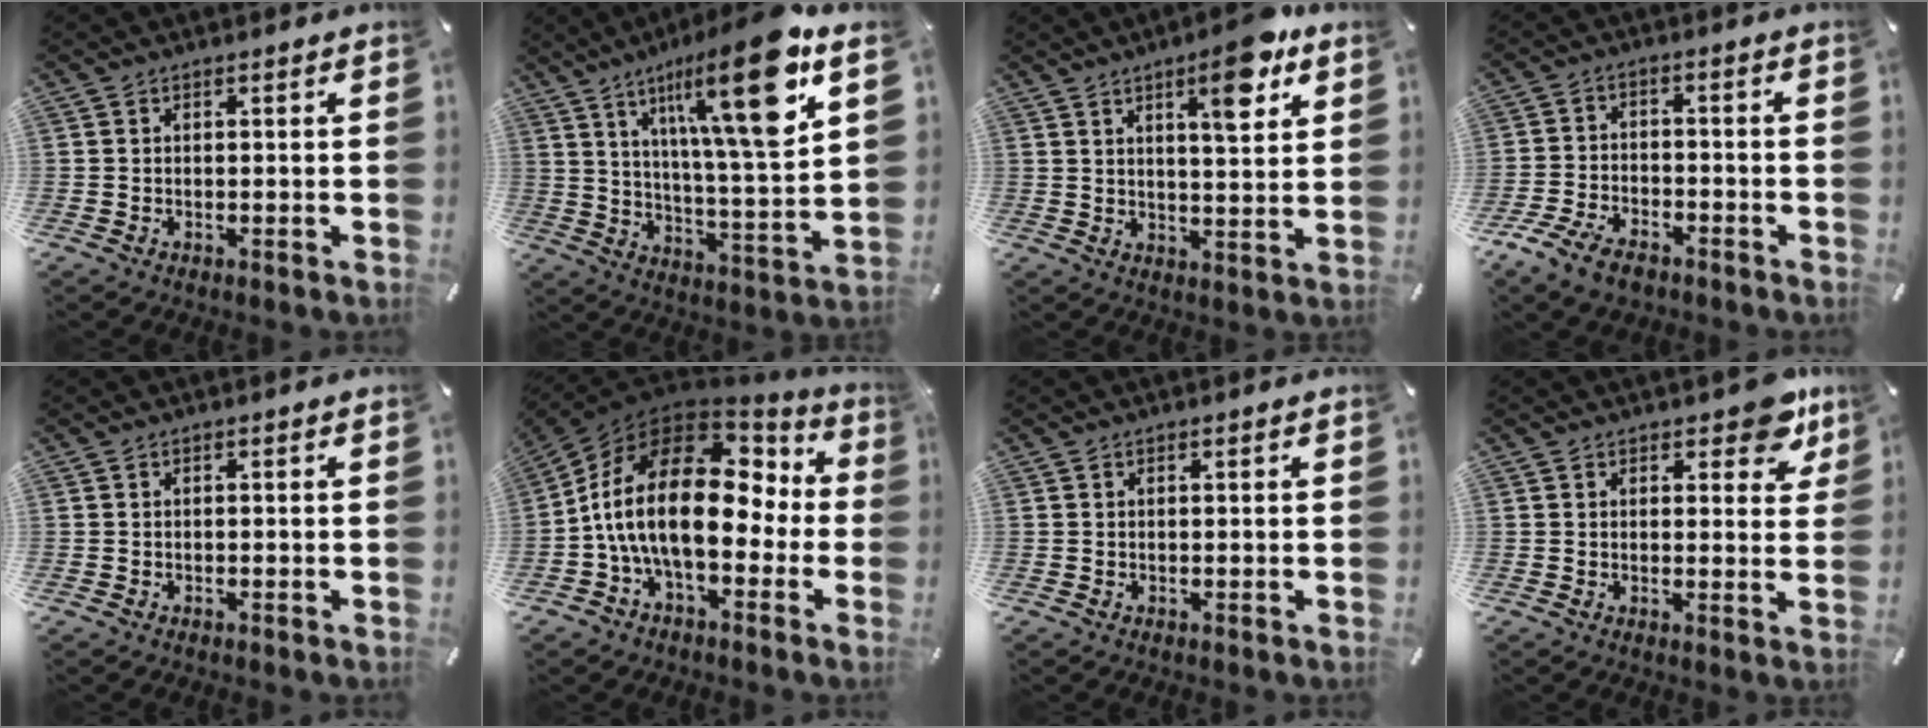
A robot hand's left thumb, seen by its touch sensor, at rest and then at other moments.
{"total": 22.2, "force": [11.3, 5.3, 18.3], "torque": [-0.298, -0.049, 0.162]}
{"total": 10.3, "force": [6.1, 2.7, 7.8], "torque": [-0.108, -0.031, 0.094]}
{"total": 7.4, "force": [-5.2, 3.8, 3.5], "torque": [-0.083, 0.017, -0.099]}
{"total": 0.0}
{"total": 21.7, "force": [-0.3, 11.9, 18.1], "torque": [-0.364, -0.001, -0.007]}
{"total": 0.0}
{"total": 8.1, "force": [5.4, 4.2, 4.3], "torque": [-0.034, -0.034, 0.093]}